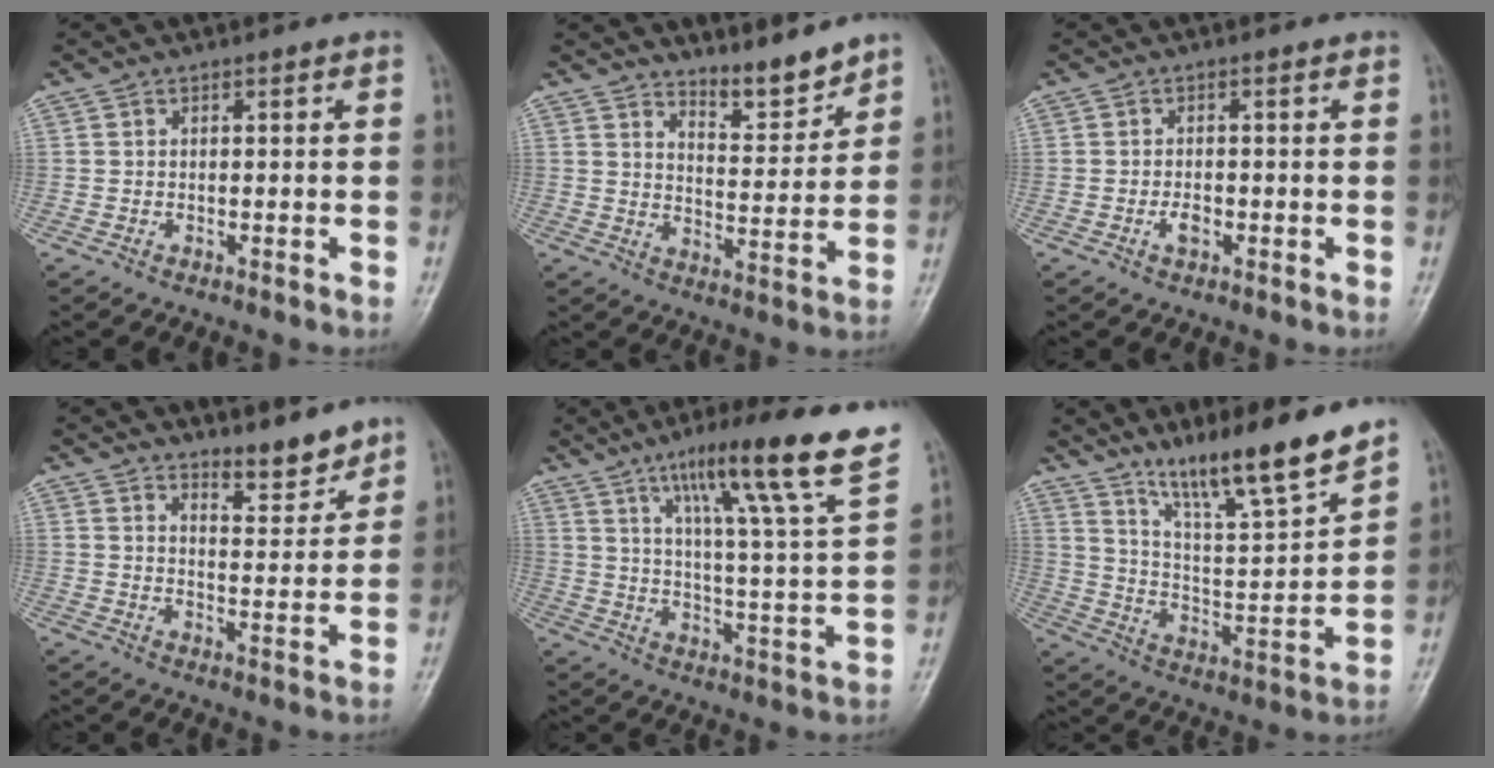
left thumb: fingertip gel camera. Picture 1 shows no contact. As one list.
[{"total": 6.7, "force": [6.2, 1.1, 2.3], "torque": [-0.023, -0.064, 0.109]}, {"total": 2.0, "force": [-0.7, 1.1, 1.5], "torque": [-0.024, 0.002, -0.014]}, {"total": 5.9, "force": [5.3, 1.4, 2.1], "torque": [-0.019, -0.054, 0.090]}, {"total": 20.8, "force": [12.7, 1.2, 16.4], "torque": [-0.229, -0.046, 0.187]}, {"total": 15.9, "force": [12.4, 1.4, 9.9], "torque": [-0.147, -0.078, 0.221]}]